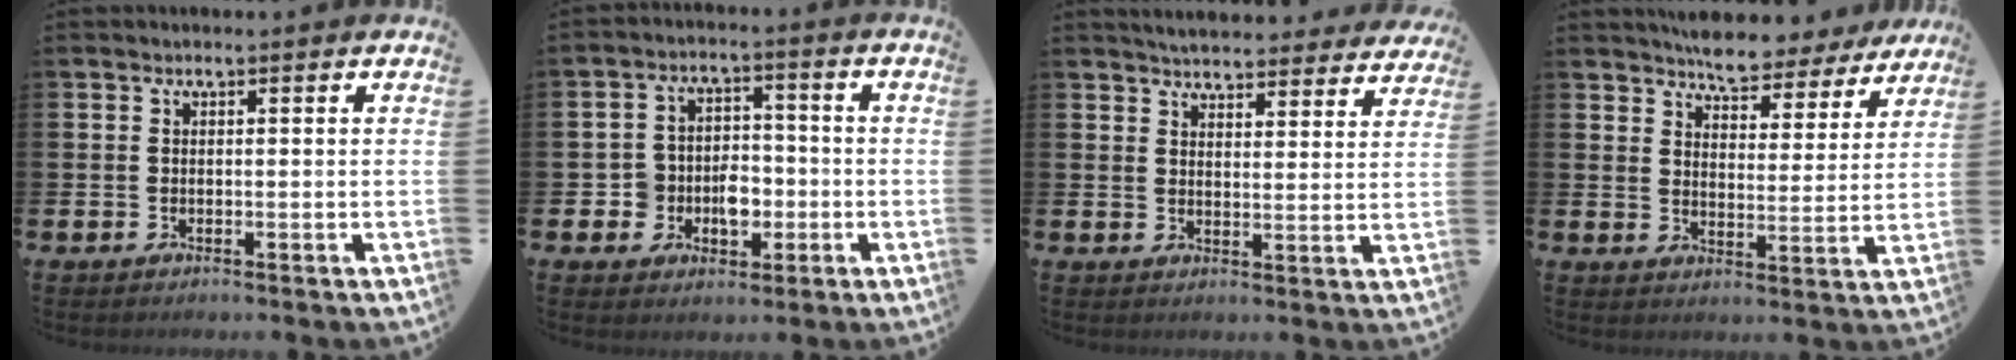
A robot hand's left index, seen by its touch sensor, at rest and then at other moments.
{"total": 5.1, "force": [-1.7, 4.5, 1.9], "torque": [-0.046, 0.014, -0.035]}
{"total": 4.9, "force": [4.8, 0.7, 0.3], "torque": [-0.013, -0.032, 0.084]}
{"total": 6.2, "force": [5.9, 1.4, 0.9], "torque": [-0.034, -0.040, 0.103]}